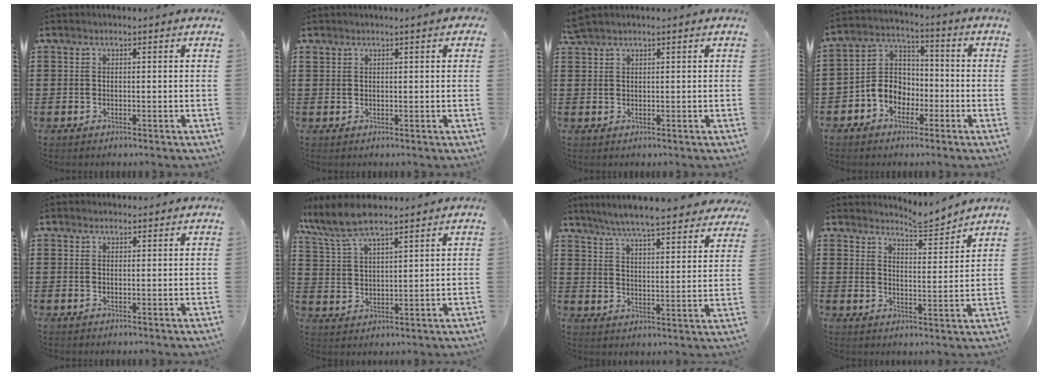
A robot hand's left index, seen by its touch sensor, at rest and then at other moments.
{"total": 0.9, "force": [0.8, 0.3, 0.3], "torque": [-0.008, 0.002, 0.015]}
{"total": 1.5, "force": [1.3, 0.2, 0.8], "torque": [-0.018, 0.002, 0.025]}
{"total": 6.4, "force": [-3.0, 5.1, 2.2], "torque": [-0.071, 0.009, -0.066]}
{"total": 1.1, "force": [1.0, 0.3, 0.1], "torque": [-0.004, 0.001, 0.020]}
{"total": 7.5, "force": [6.4, 1.5, 3.6], "torque": [-0.092, -0.016, 0.116]}
{"total": 6.4, "force": [6.1, -0.4, 2.1], "torque": [-0.067, -0.037, 0.105]}
{"total": 4.7, "force": [4.6, -0.2, 0.8], "torque": [-0.025, -0.029, 0.080]}